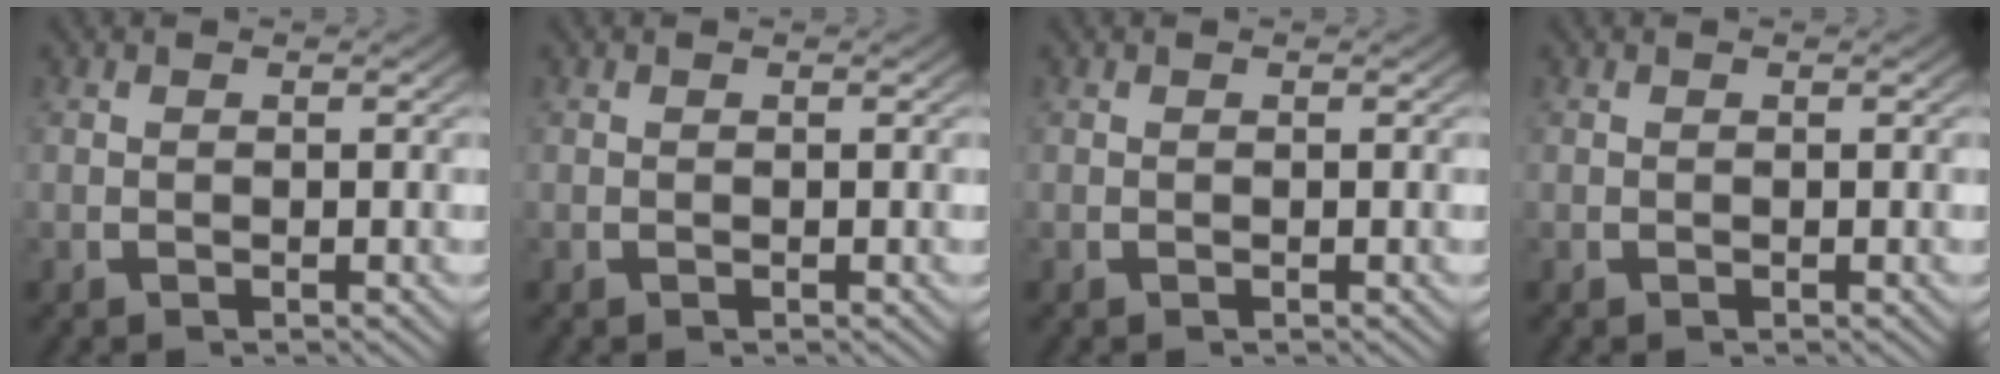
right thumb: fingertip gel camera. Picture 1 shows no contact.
{"total": 0.0}
{"total": 0.0}
{"total": 0.0}